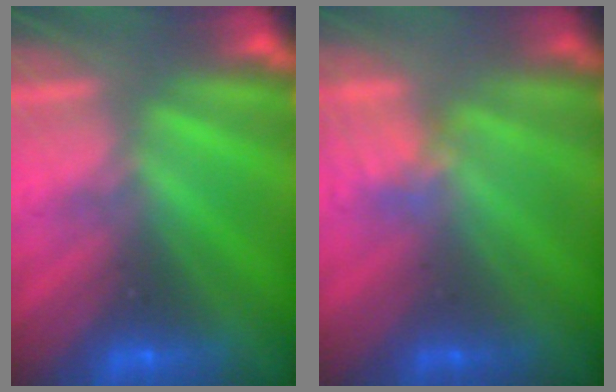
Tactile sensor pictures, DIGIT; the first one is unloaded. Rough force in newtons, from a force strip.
{"total": 2.3}